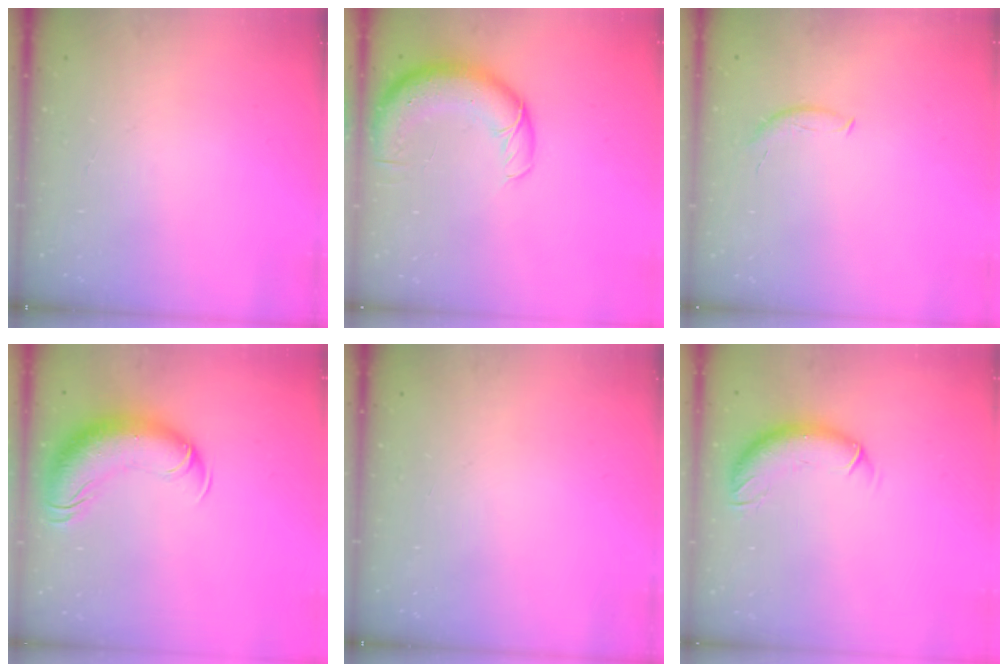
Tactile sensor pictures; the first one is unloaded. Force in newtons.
{"total": 12.4, "press": 12.0, "slide": 3.1}
{"total": 6.0, "press": 5.9, "slide": 0.4}
{"total": 13.8, "press": 13.4, "slide": 3.2}
{"total": 0.0}
{"total": 9.2, "press": 9.0, "slide": 1.9}